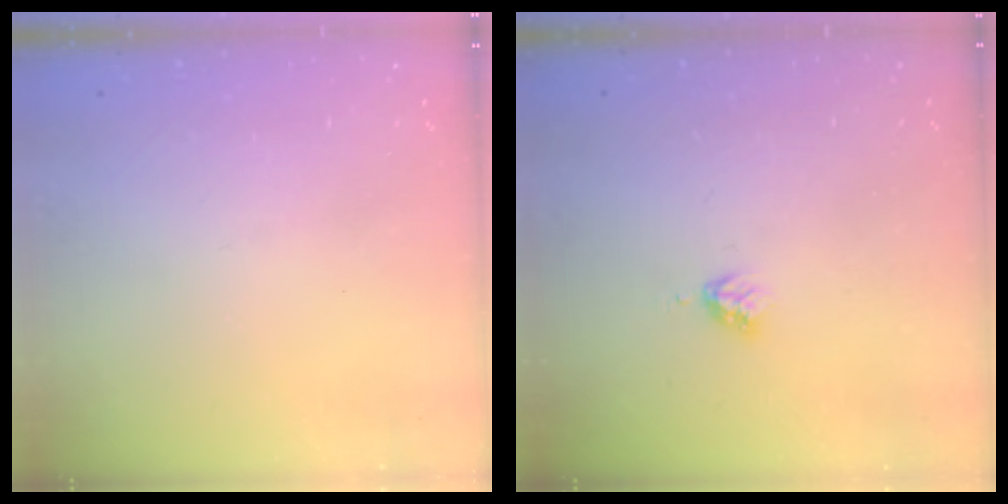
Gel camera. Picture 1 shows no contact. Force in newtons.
{"total": 2.9, "press": 2.8, "slide": 0.4}